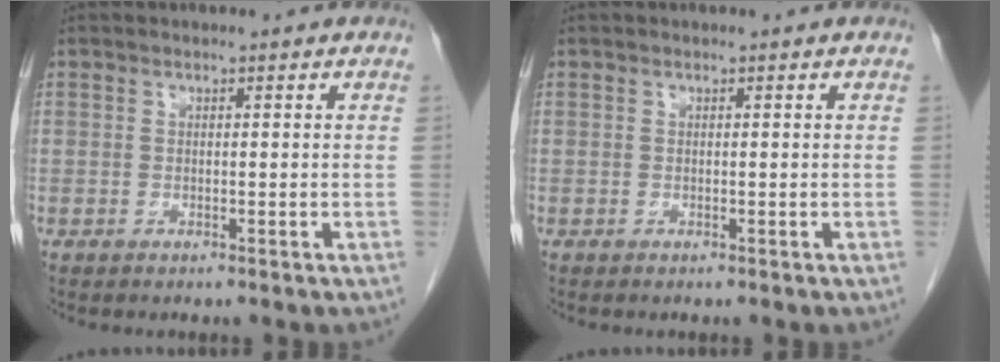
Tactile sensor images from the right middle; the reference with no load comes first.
{"total": 0.0}